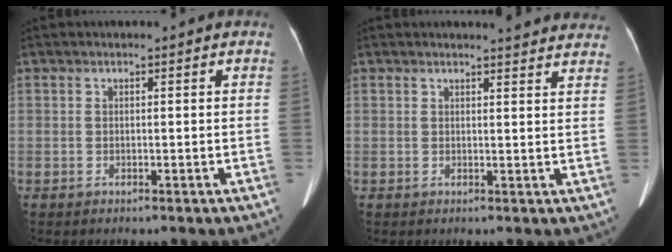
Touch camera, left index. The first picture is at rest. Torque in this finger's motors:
{"motor_torque": [-0.10, -0.07, -0.01, 0.01]}